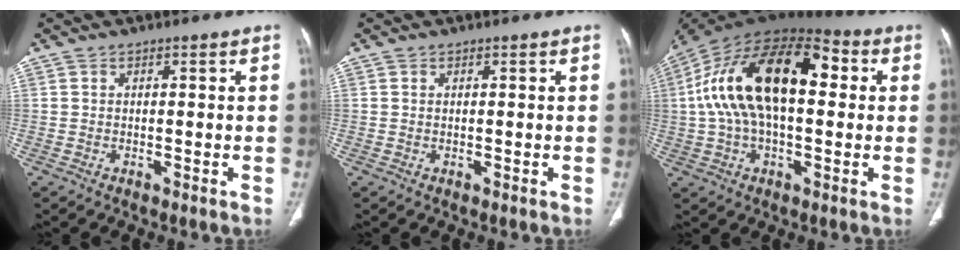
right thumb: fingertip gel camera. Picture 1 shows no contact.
{"total": 0.0}
{"total": 23.4, "force": [3.5, 12.2, 19.7], "torque": [-0.351, 0.041, 0.046]}